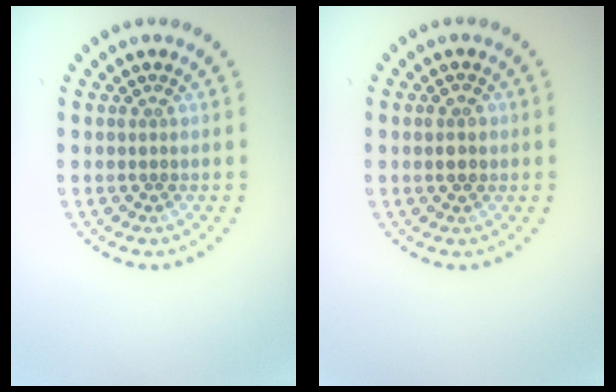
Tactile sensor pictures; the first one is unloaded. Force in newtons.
{"total": 2.0, "press": 2.0, "slide": 0.1}